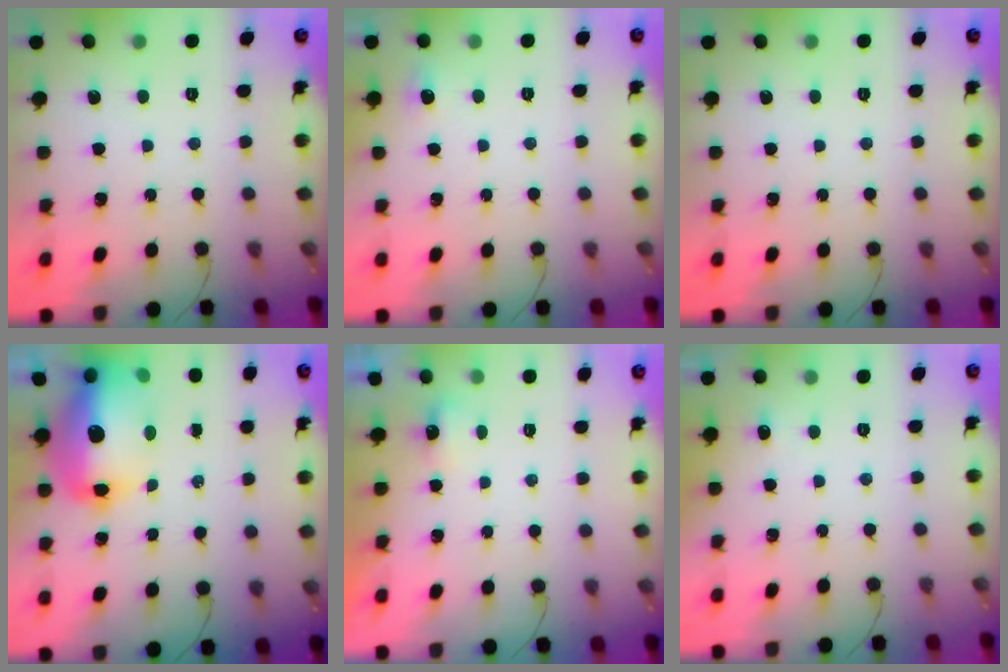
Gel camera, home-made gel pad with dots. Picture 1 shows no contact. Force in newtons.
{"total": 3.7, "press": 3.3, "slide": 1.5}
{"total": 0.0}
{"total": 16.9, "press": 16.3, "slide": 4.3}
{"total": 2.2, "press": 2.2, "slide": 0.5}
{"total": 2.8, "press": 2.6, "slide": 1.2}